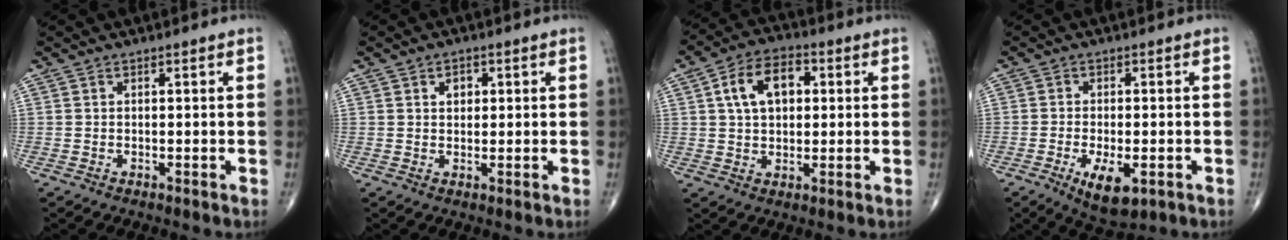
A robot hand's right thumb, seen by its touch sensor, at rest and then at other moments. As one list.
[{"total": 2.7, "force": [0.9, 2.0, 1.6], "torque": [-0.012, -0.002, 0.013]}, {"total": 10.4, "force": [2.5, 6.5, 7.7], "torque": [-0.116, 0.013, 0.038]}, {"total": 7.5, "force": [-2.9, 3.2, 6.2], "torque": [-0.101, -0.008, -0.039]}]